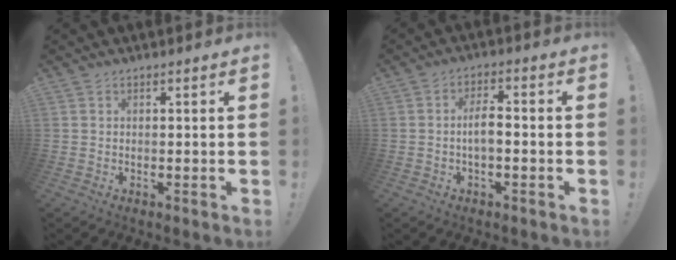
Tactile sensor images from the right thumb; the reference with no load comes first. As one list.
[{"total": 5.5, "force": [-1.1, 2.1, 5.0], "torque": [-0.093, 0.006, -0.022]}]